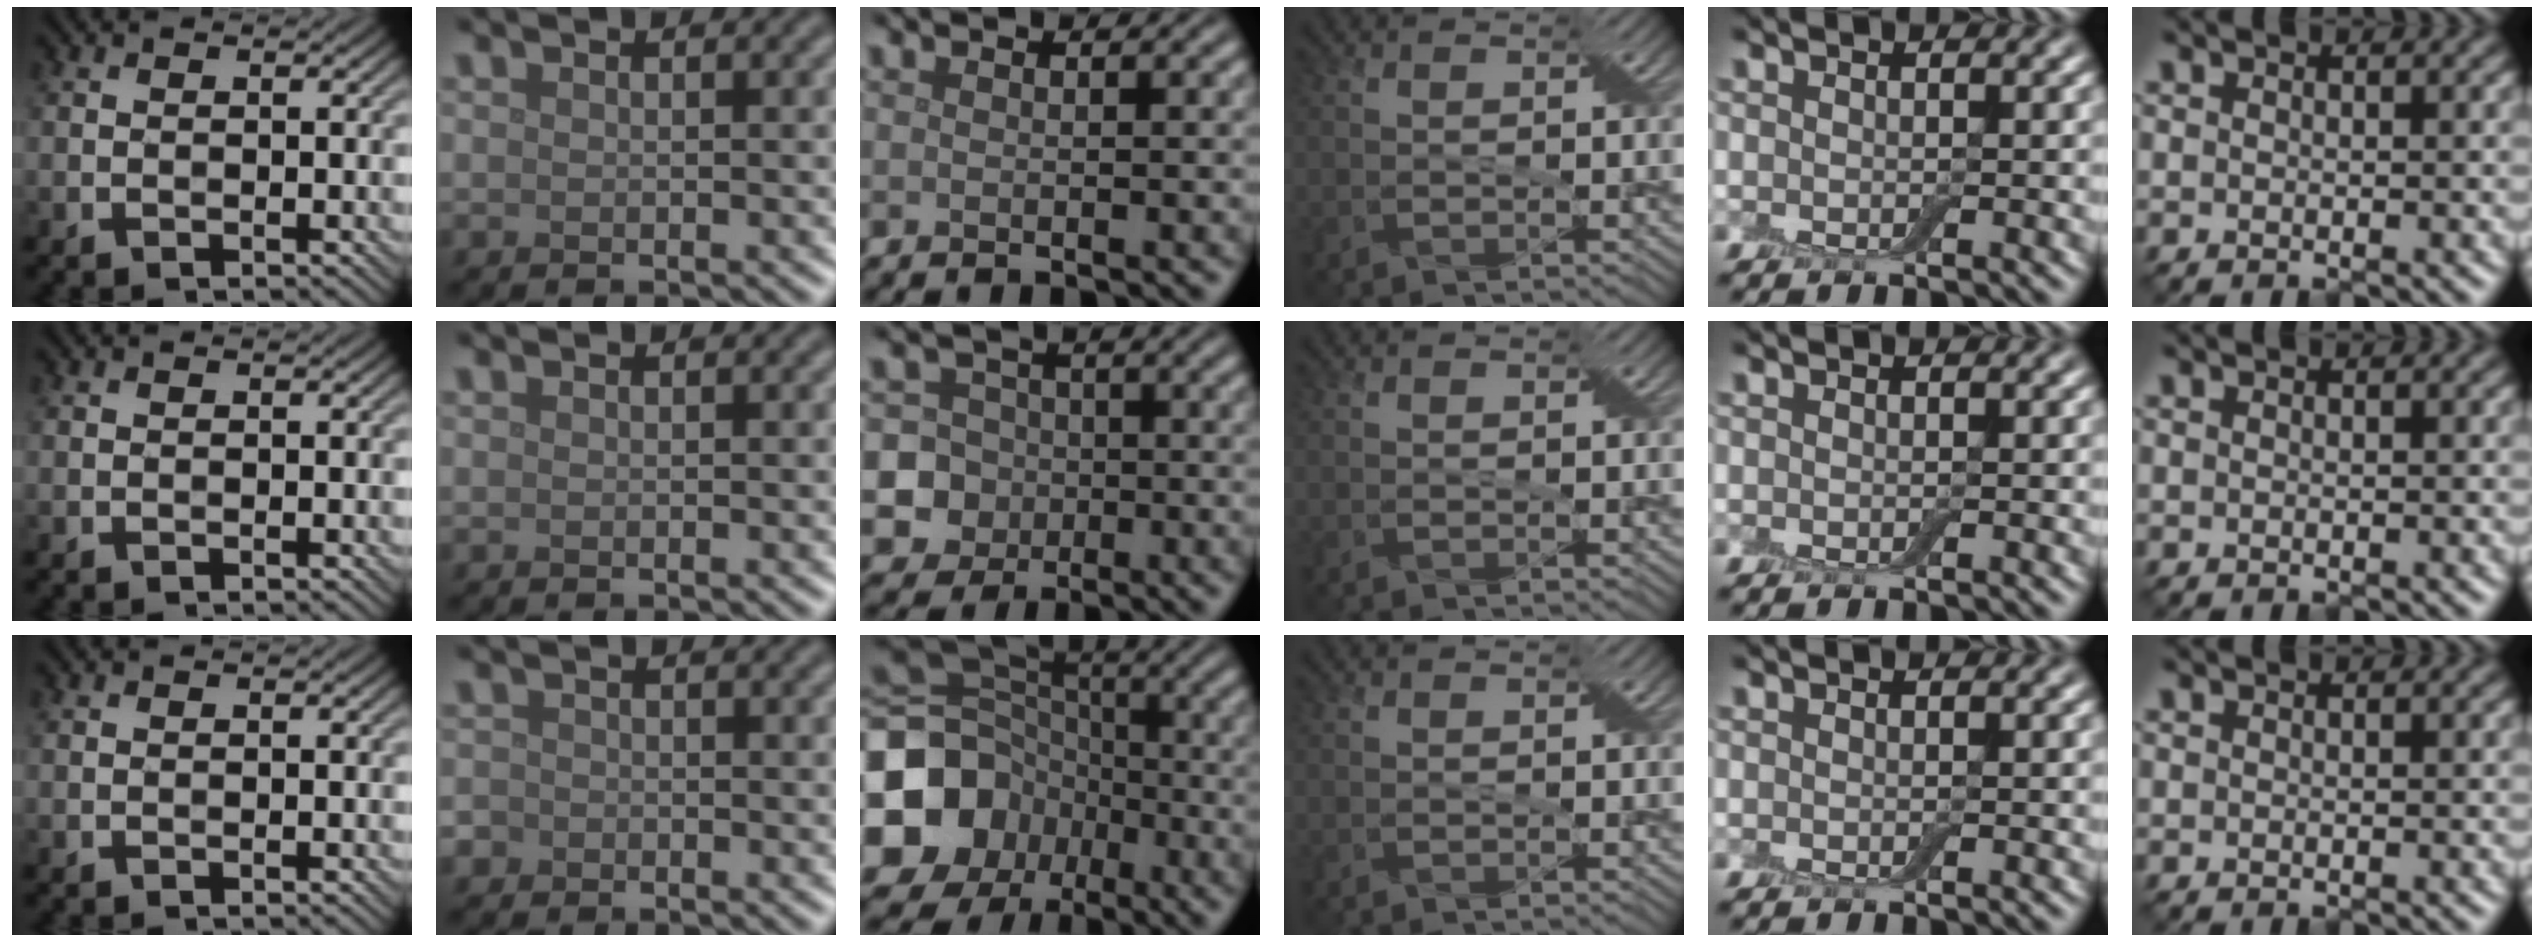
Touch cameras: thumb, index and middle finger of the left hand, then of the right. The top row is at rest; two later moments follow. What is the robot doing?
{"motion": "press", "object": "electronic device side button"}